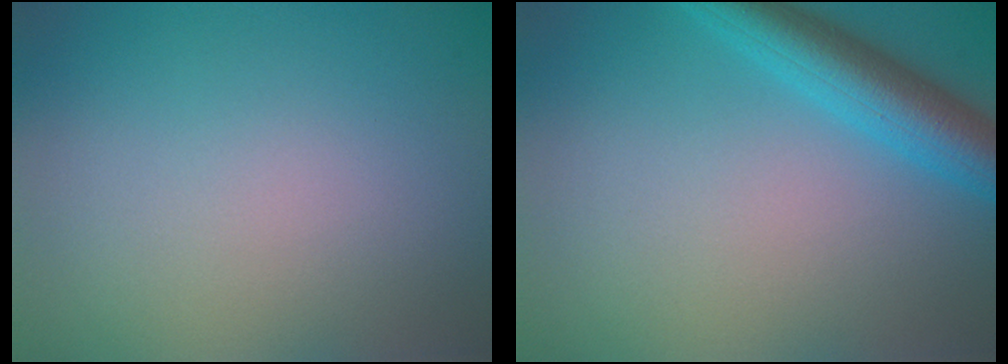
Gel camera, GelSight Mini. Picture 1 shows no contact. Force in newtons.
{"total": 5.0, "press": 4.9, "slide": 0.3}